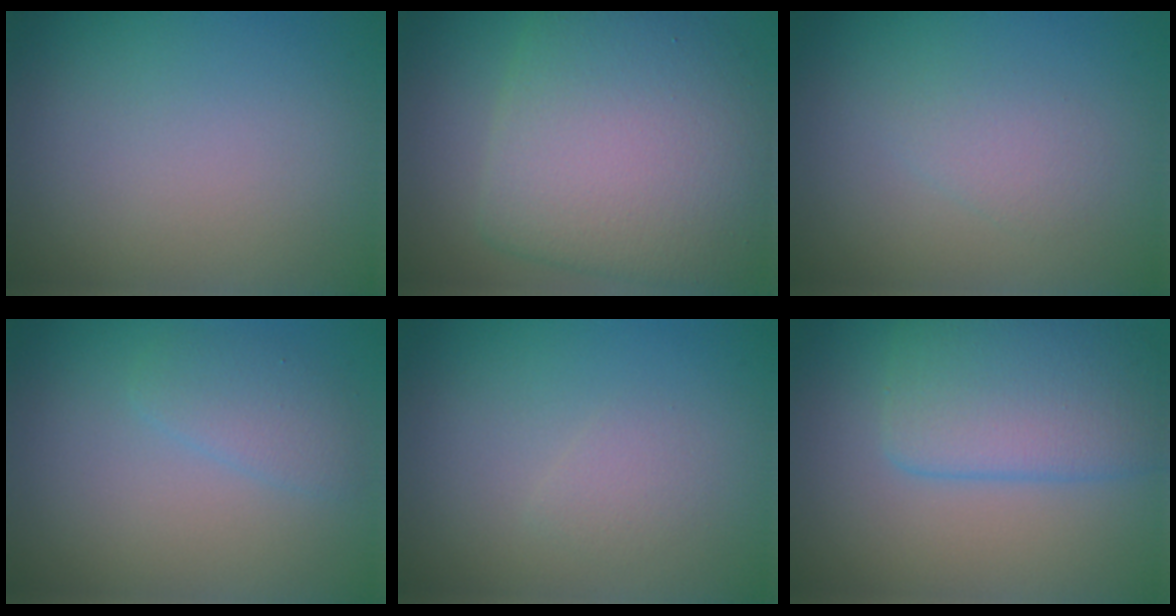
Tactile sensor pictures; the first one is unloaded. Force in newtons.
{"total": 10.2, "press": 10.2, "slide": 0.4}
{"total": 1.4, "press": 1.4, "slide": 0.0}
{"total": 2.0, "press": 2.0, "slide": 0.1}
{"total": 1.1, "press": 1.1, "slide": 0.0}
{"total": 5.7, "press": 5.7, "slide": 0.2}